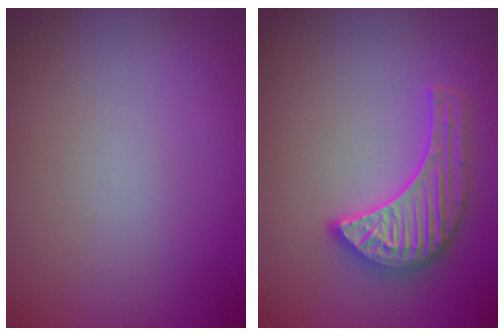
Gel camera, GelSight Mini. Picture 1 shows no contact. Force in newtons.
{"total": 4.5, "press": 4.1, "slide": 2.0}